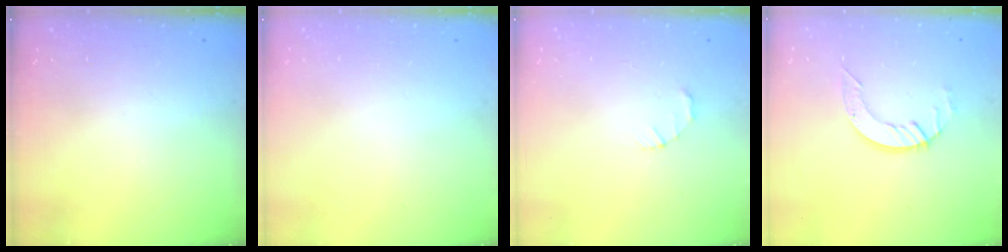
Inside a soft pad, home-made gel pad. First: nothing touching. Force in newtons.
{"total": 0.0}
{"total": 1.4, "press": 1.3, "slide": 0.3}
{"total": 6.1, "press": 6.1, "slide": 0.5}